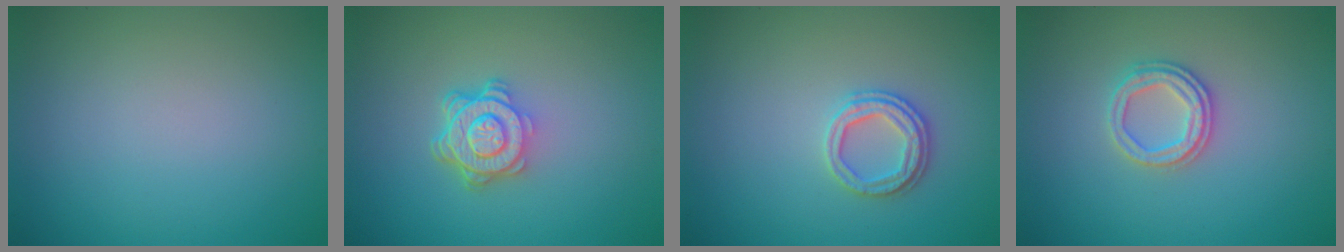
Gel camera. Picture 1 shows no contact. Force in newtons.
{"total": 4.8, "press": 3.4, "slide": 3.4}
{"total": 2.6, "press": 2.4, "slide": 0.8}
{"total": 2.5, "press": 2.4, "slide": 0.6}